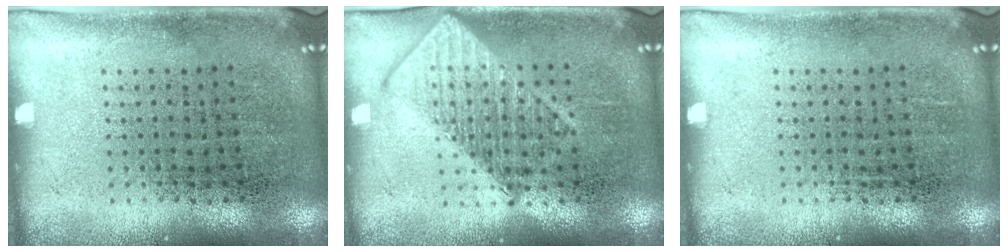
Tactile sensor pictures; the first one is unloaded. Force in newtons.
{"total": 2.9, "press": 2.9, "slide": 0.4}
{"total": 0.0}